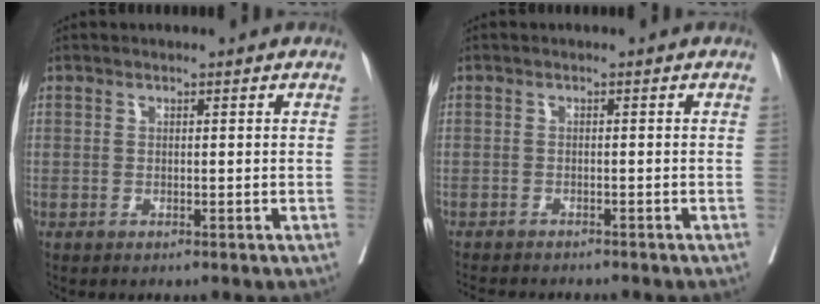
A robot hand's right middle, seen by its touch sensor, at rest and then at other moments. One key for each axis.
{"total": 7.1, "fx": -6.5, "fy": 1.3, "fz": 2.7, "tx": -0.036, "ty": -0.005, "tz": -0.090}